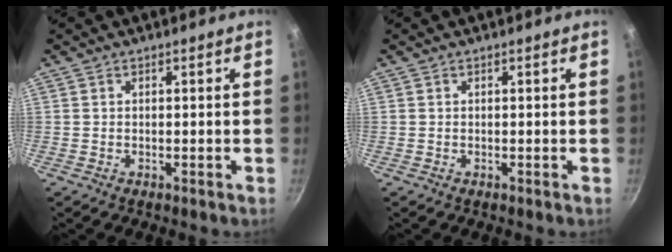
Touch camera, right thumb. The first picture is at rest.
{"total": 0.0}